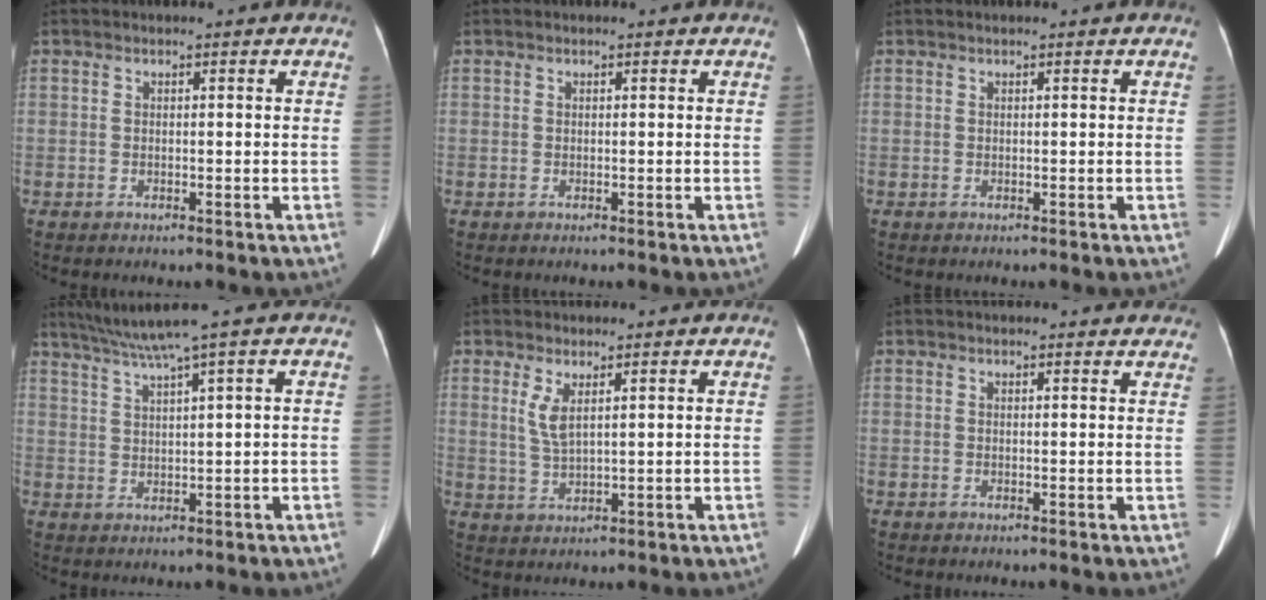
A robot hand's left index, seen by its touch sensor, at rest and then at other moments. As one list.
[{"total": 0.0}, {"total": 0.0}, {"total": 5.6, "force": [4.0, -1.9, 3.4], "torque": [-0.068, 0.007, 0.077]}, {"total": 3.1, "force": [1.3, 0.5, 2.7], "torque": [-0.068, -0.009, 0.036]}, {"total": 8.2, "force": [7.7, 1.8, 2.2], "torque": [-0.013, 0.008, 0.066]}]